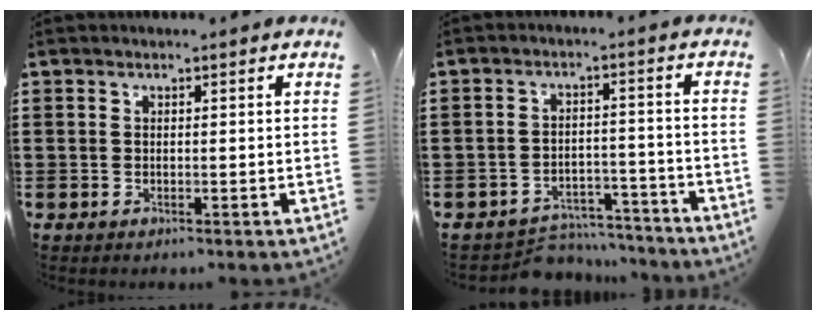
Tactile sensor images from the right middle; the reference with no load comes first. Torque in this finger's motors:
{"motor_torque": [0.09, 0.13, 0.02, 0.00]}